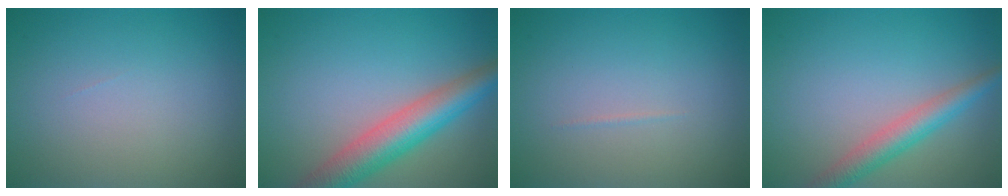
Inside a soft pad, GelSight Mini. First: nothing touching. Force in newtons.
{"total": 6.4, "press": 6.4, "slide": 0.3}
{"total": 0.6, "press": 0.6, "slide": 0.2}
{"total": 3.6, "press": 3.6, "slide": 0.2}